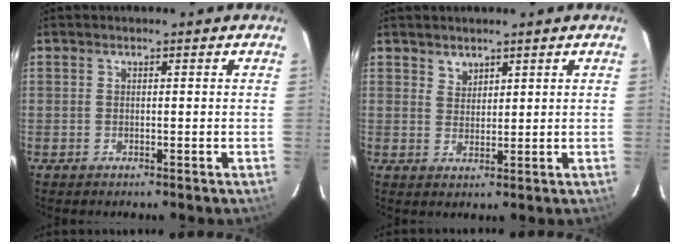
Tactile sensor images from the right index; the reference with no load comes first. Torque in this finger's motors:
{"motor_torque": [0.10, 0.05, 0.00, 0.00]}